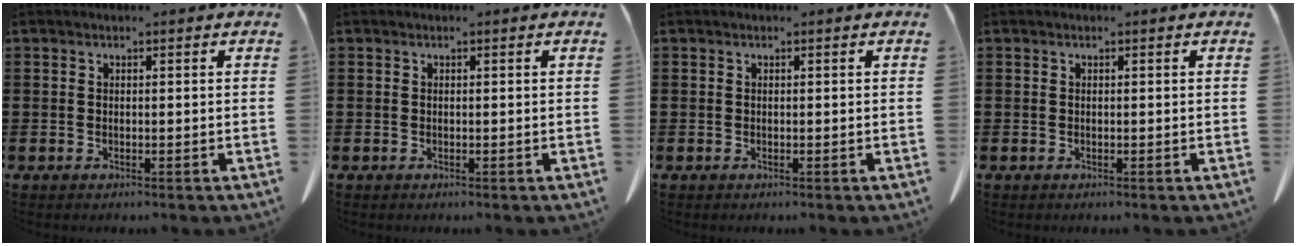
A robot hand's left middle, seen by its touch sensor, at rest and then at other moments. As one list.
[{"total": 0.0}, {"total": 0.0}, {"total": 0.0}]